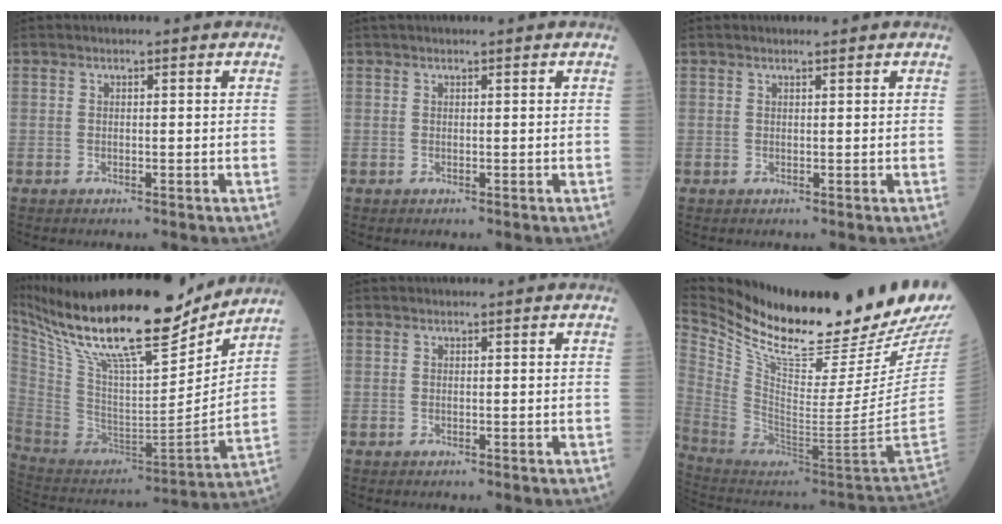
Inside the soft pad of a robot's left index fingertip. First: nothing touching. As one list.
[{"total": 2.7, "force": [2.3, 0.2, 1.4], "torque": [-0.016, 0.031, 0.032]}, {"total": 1.5, "force": [1.2, 0.2, 0.8], "torque": [-0.013, 0.011, 0.019]}, {"total": 26.6, "force": [20.7, 5.4, 15.8], "torque": [-0.299, -0.002, 0.349]}, {"total": 0.0}, {"total": 33.3, "force": [27.5, 2.8, 18.6], "torque": [-0.336, -0.092, 0.414]}]